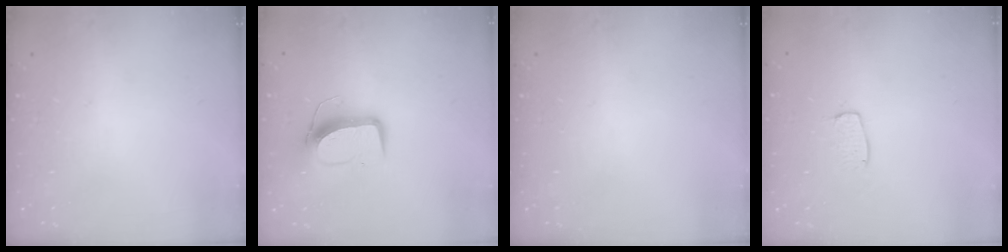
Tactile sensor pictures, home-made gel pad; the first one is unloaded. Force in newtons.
{"total": 9.9, "press": 9.8, "slide": 1.0}
{"total": 0.0}
{"total": 5.7, "press": 5.7, "slide": 0.4}